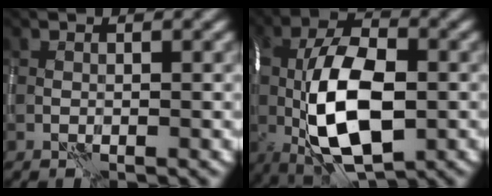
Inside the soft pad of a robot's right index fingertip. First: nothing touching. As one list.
[{"total": 11.5, "force": [-2.1, 5.3, 9.9], "torque": [-0.172, 0.008, -0.042]}]